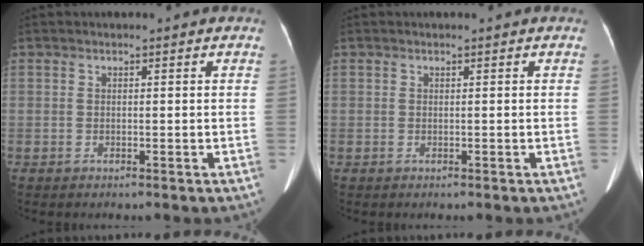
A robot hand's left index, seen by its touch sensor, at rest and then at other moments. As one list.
[{"total": 0.0}]